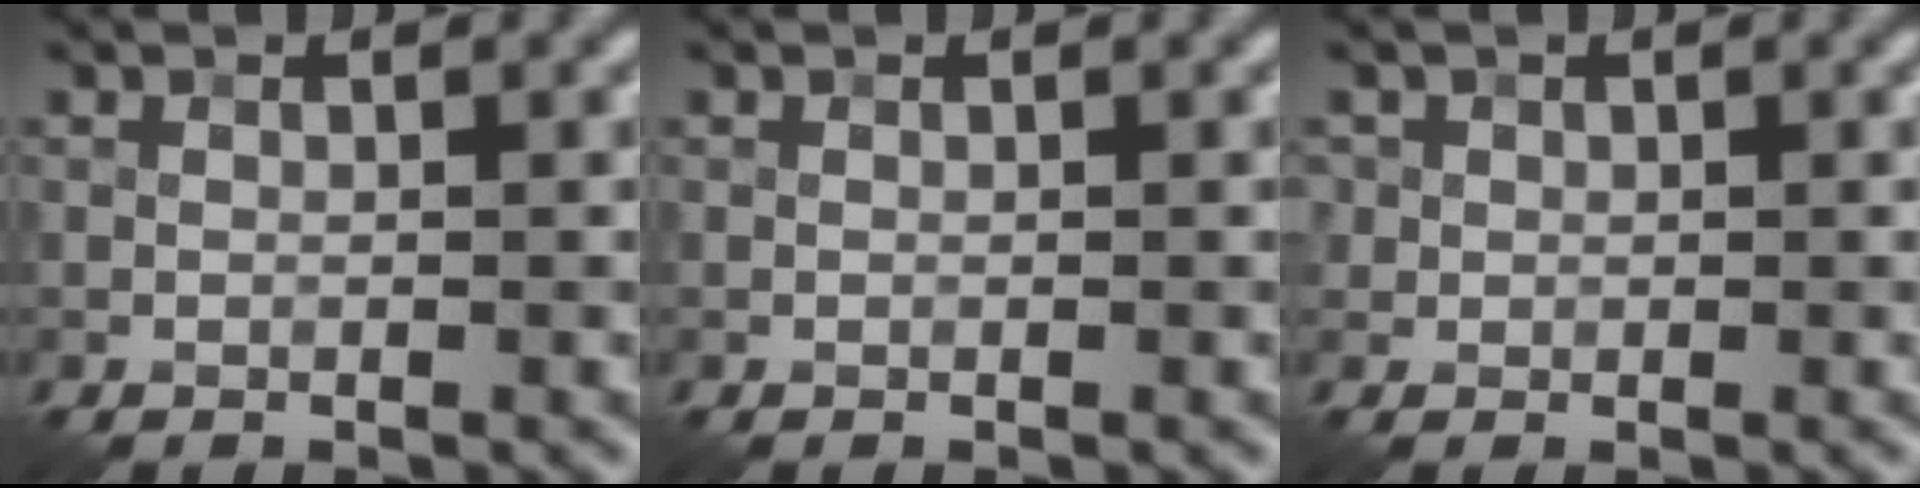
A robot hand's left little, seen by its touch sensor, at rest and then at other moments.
{"total": 0.0}
{"total": 1.3, "force": [0.4, 1.3, 0.1], "torque": [0.002, 0.003, -0.001]}